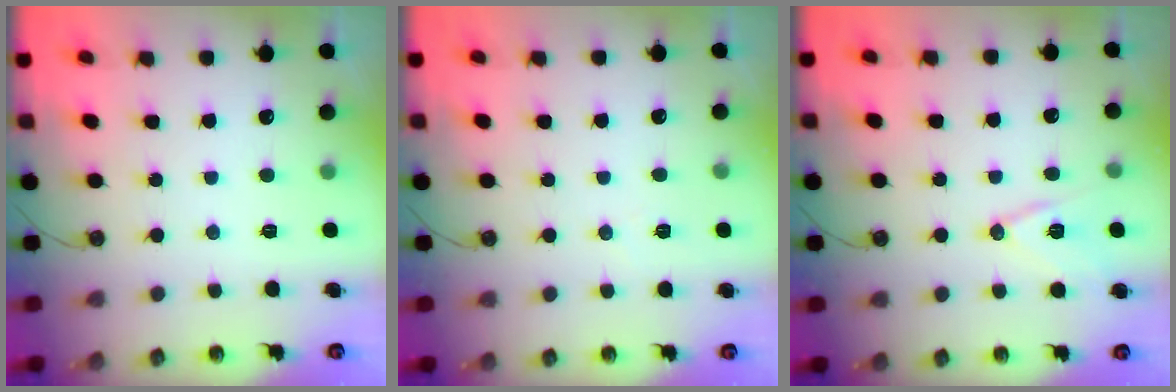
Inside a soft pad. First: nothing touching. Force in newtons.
{"total": 5.7, "press": 3.8, "slide": 4.3}
{"total": 10.2, "press": 9.6, "slide": 3.4}